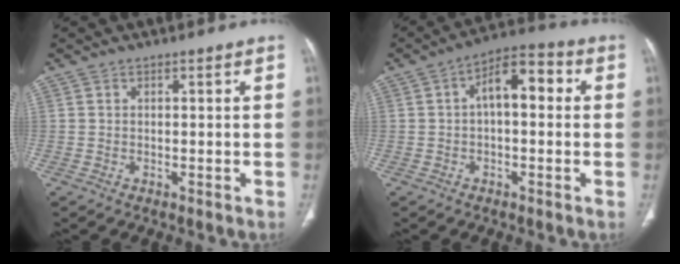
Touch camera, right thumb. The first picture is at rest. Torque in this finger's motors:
{"motor_torque": [2.33, 2.68, 1.07, -0.46, 0.04]}